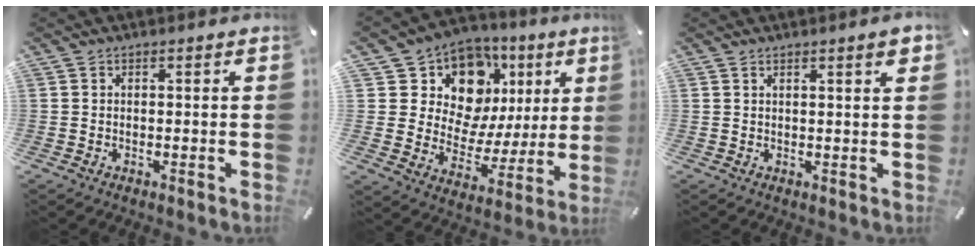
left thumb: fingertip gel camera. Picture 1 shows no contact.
{"total": 13.0, "force": [7.2, 9.9, 4.3], "torque": [-0.067, -0.071, 0.130]}
{"total": 2.7, "force": [1.6, 0.2, 2.2], "torque": [-0.038, -0.001, 0.024]}